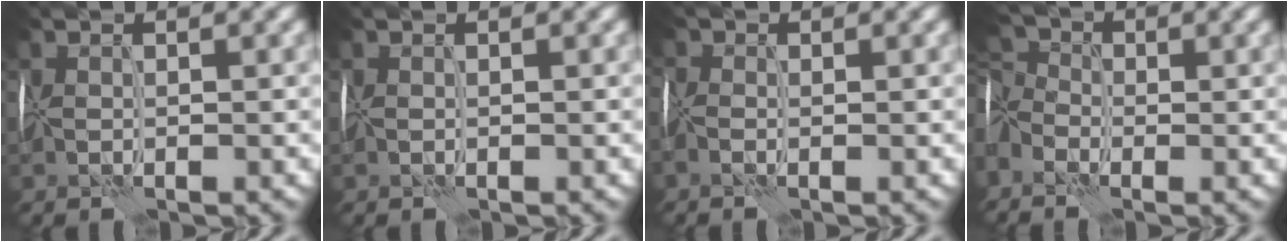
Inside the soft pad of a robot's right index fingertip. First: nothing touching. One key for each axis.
{"total": 0.0}
{"total": 1.4, "fx": -0.5, "fy": 1.0, "fz": 1.0, "tx": -0.022, "ty": 0.002, "tz": -0.011}
{"total": 7.5, "fx": -2.7, "fy": 5.0, "fz": 4.9, "tx": -0.115, "ty": -0.001, "tz": -0.052}